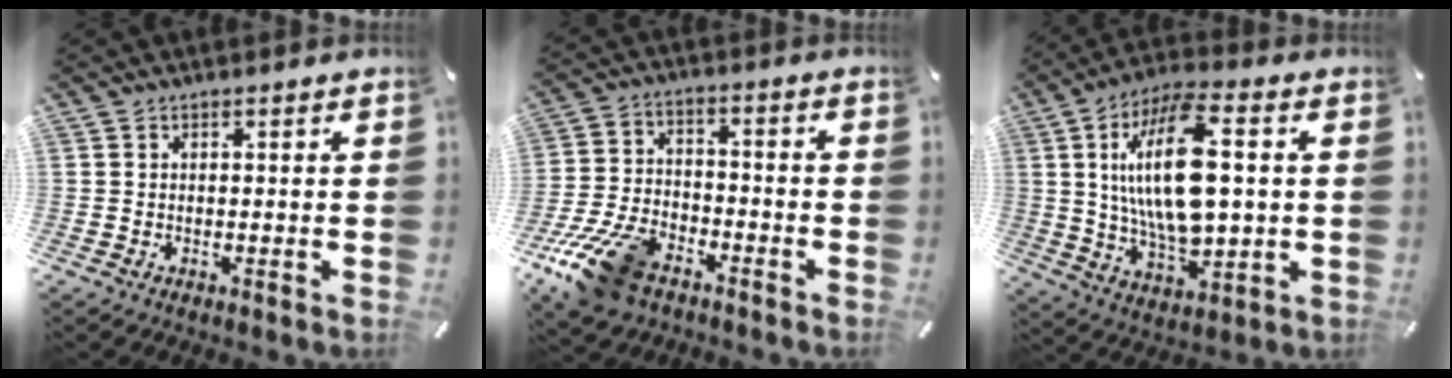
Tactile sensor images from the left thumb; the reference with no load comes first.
{"total": 14.2, "force": [-9.0, 7.7, 7.7], "torque": [-0.149, 0.051, -0.158]}
{"total": 19.1, "force": [3.0, 8.2, 16.9], "torque": [-0.355, -0.006, 0.043]}